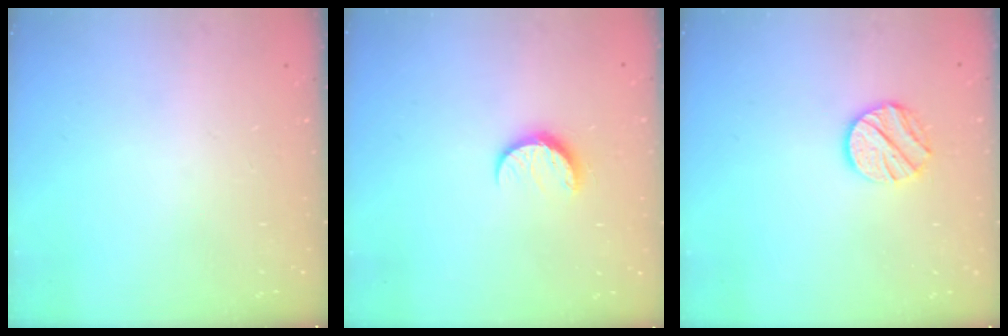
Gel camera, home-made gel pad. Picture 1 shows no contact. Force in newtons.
{"total": 6.6, "press": 6.6, "slide": 0.6}
{"total": 10.3, "press": 10.3, "slide": 0.9}